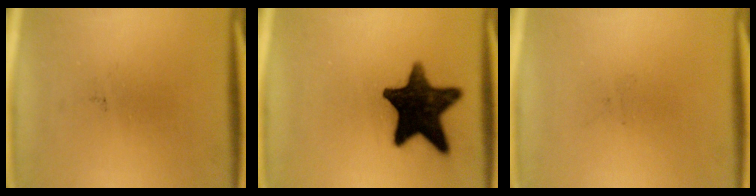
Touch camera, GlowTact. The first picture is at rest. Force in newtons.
{"total": 15.5}
{"total": 0.0}